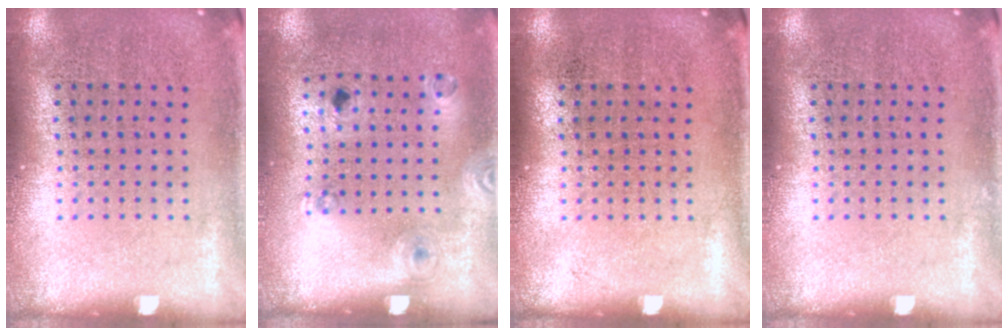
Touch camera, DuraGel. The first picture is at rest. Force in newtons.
{"total": 1.3, "press": 0.9, "slide": 1.0}
{"total": 0.0}
{"total": 0.0}